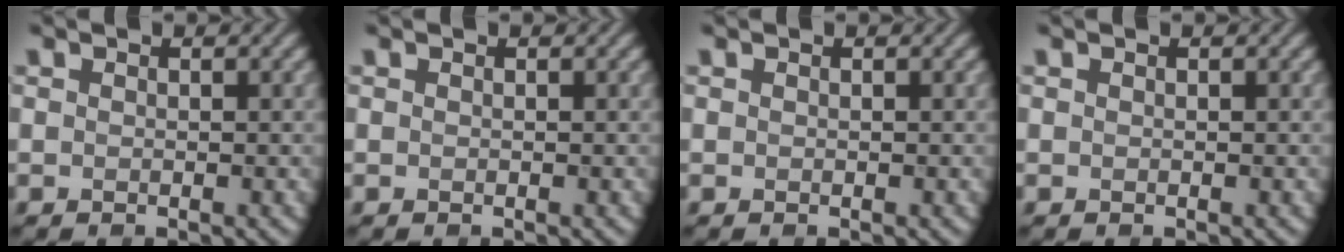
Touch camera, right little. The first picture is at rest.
{"total": 0.0}
{"total": 0.0}
{"total": 0.0}